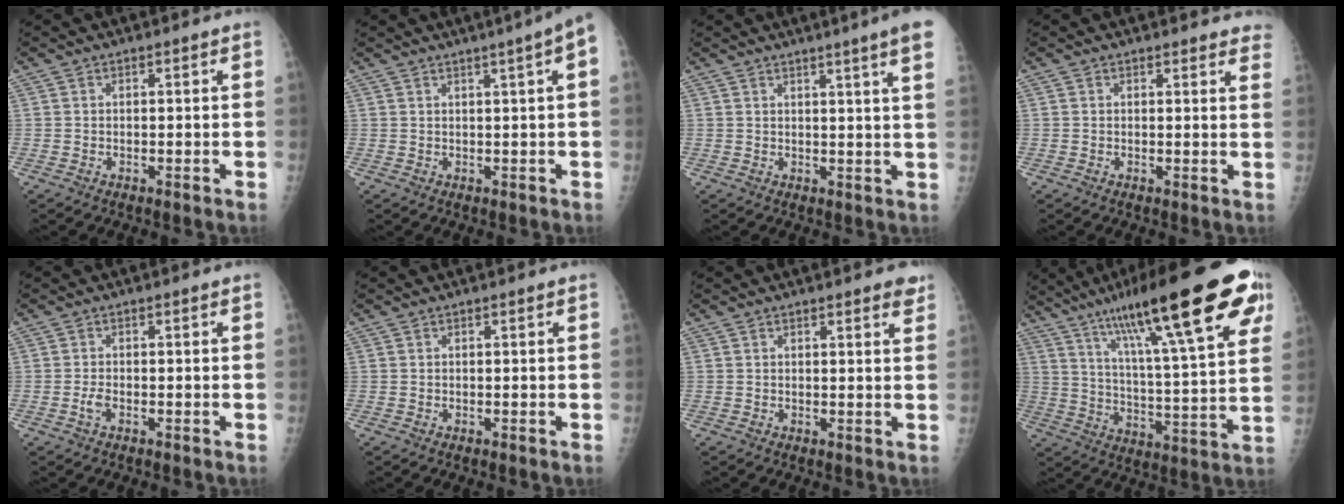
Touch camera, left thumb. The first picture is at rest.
{"total": 5.1, "force": [2.1, -0.3, 4.6], "torque": [-0.059, 0.010, 0.027]}
{"total": 8.2, "force": [5.4, -0.7, 6.2], "torque": [-0.074, -0.016, 0.051]}
{"total": 4.7, "force": [4.4, 1.4, 0.8], "torque": [0.021, -0.019, 0.025]}
{"total": 1.8, "force": [-0.8, 0.9, 1.4], "torque": [-0.029, 0.003, -0.017]}
{"total": 0.0}
{"total": 3.4, "force": [2.4, 1.0, 2.2], "torque": [-0.011, -0.005, 0.025]}
{"total": 29.0, "force": [15.9, 5.6, 23.7], "torque": [-0.355, -0.021, 0.246]}